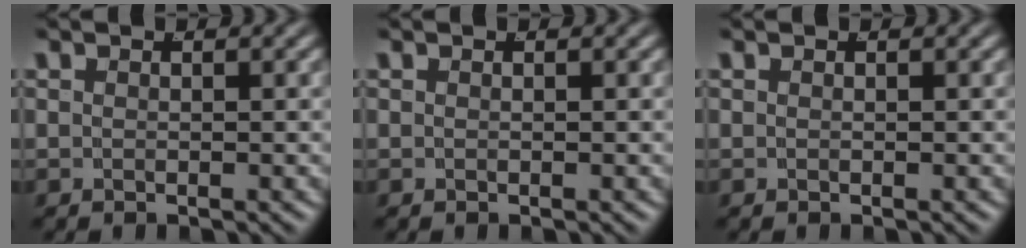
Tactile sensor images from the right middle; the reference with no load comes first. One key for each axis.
{"total": 0.0}
{"total": 0.0}